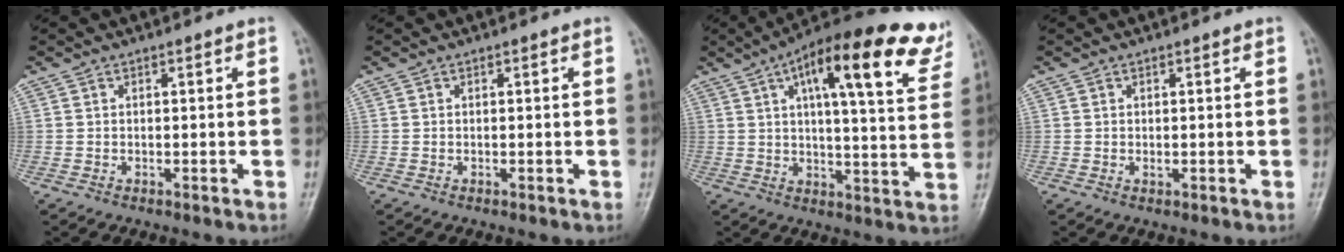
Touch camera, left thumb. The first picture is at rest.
{"total": 0.0}
{"total": 21.8, "force": [11.5, 6.0, 17.6], "torque": [-0.236, -0.014, 0.155]}
{"total": 0.5, "force": [0.0, 0.3, 0.5], "torque": [-0.008, -0.002, 0.003]}